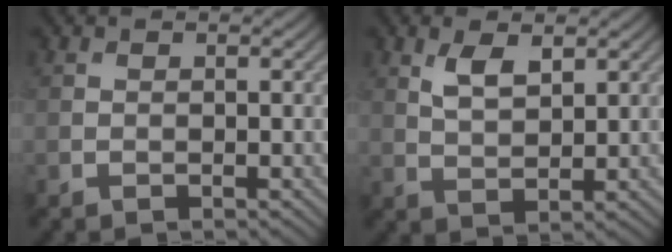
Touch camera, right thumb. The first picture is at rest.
{"total": 3.7, "force": [1.9, 1.6, 2.8], "torque": [-0.062, -0.004, 0.041]}